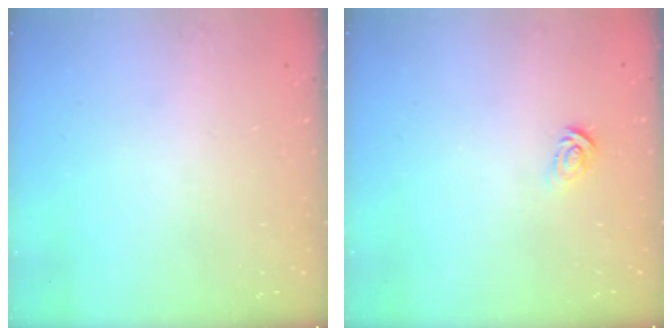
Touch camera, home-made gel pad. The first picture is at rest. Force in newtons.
{"total": 2.8, "press": 2.8, "slide": 0.2}